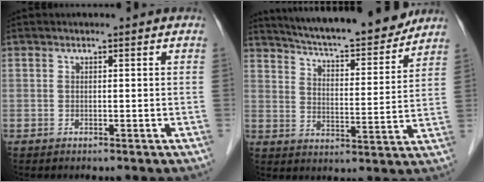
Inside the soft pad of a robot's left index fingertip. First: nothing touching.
{"total": 17.5, "force": [16.0, 1.8, 6.8], "torque": [-0.108, -0.004, 0.234]}